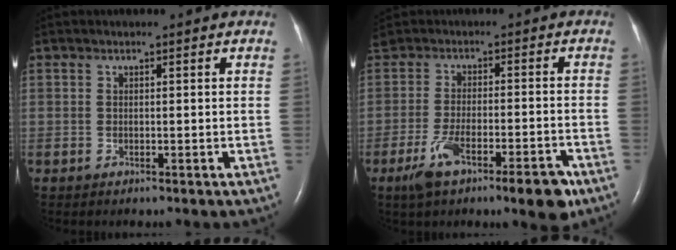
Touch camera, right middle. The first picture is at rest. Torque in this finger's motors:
{"motor_torque": [0.74, -0.15, 0.24, 0.04]}